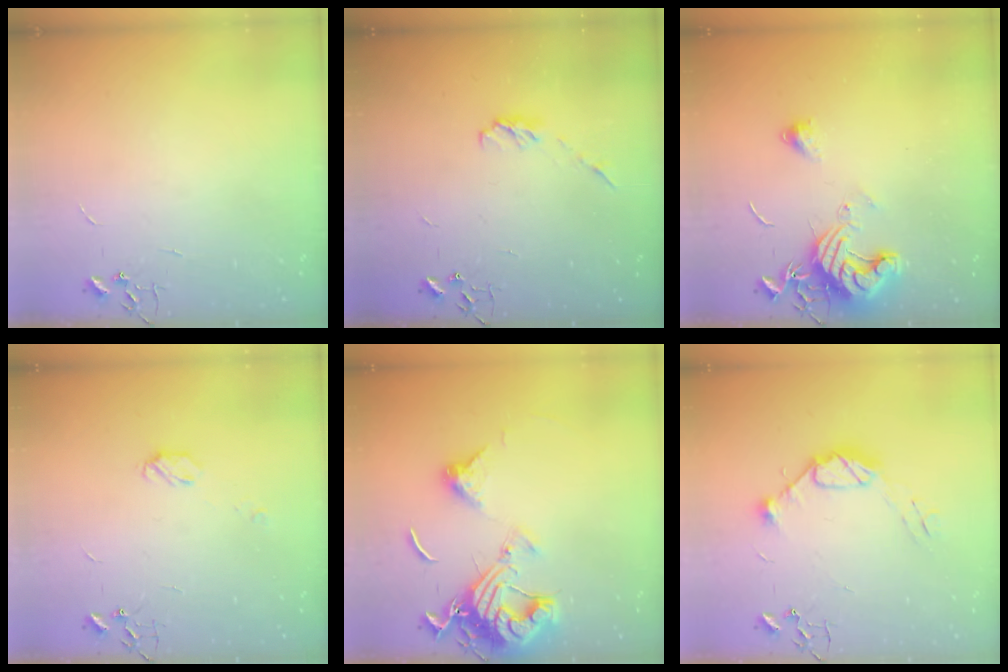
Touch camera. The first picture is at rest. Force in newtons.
{"total": 5.2, "press": 5.1, "slide": 0.7}
{"total": 13.9, "press": 13.8, "slide": 1.8}
{"total": 4.8, "press": 4.8, "slide": 0.4}
{"total": 14.8, "press": 14.7, "slide": 1.5}
{"total": 10.2, "press": 10.2, "slide": 1.1}